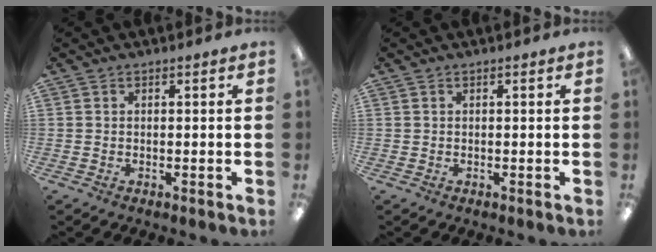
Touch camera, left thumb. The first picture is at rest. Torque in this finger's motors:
{"motor_torque": [0.00, 0.00, 0.00, 0.00, 0.00]}